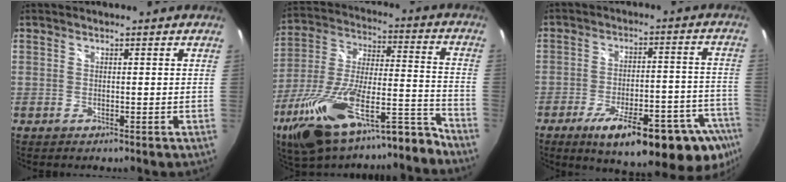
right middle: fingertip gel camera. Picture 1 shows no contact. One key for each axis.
{"total": 24.5, "fx": -17.9, "fy": 7.1, "fz": 15.1, "tx": -0.278, "ty": -0.020, "tz": -0.295}
{"total": 25.2, "fx": -16.4, "fy": 7.1, "fz": 17.8, "tx": -0.227, "ty": -0.019, "tz": -0.217}